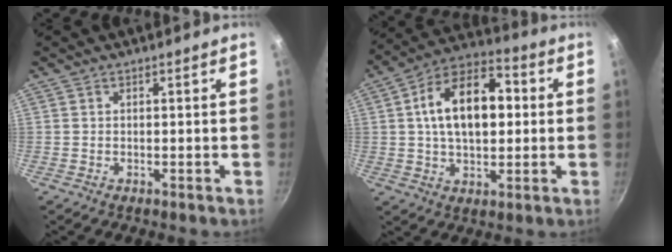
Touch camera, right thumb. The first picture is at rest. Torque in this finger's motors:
{"motor_torque": [-1.05, 1.60, 1.39, 0.06, 0.43]}